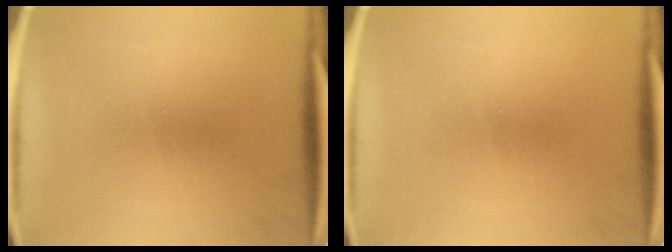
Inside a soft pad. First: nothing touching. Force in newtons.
{"total": 0.0}